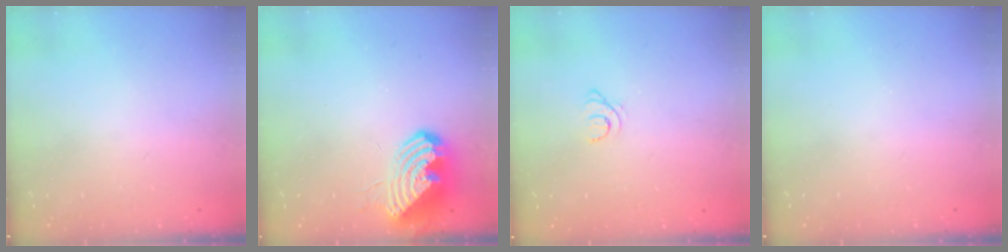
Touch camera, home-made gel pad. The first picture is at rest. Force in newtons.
{"total": 12.4, "press": 12.3, "slide": 1.7}
{"total": 3.8, "press": 3.8, "slide": 0.4}
{"total": 0.0}